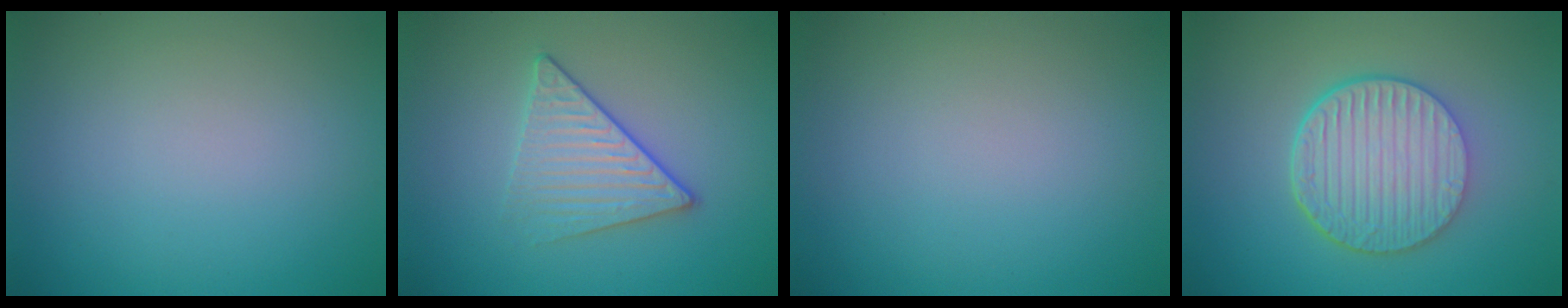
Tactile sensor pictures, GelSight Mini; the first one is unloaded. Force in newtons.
{"total": 3.2, "press": 3.0, "slide": 1.2}
{"total": 0.0}
{"total": 6.6, "press": 4.8, "slide": 4.6}